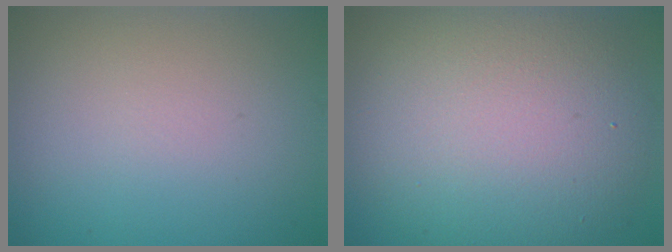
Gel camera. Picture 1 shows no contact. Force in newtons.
{"total": 10.5, "press": 10.5, "slide": 0.5}